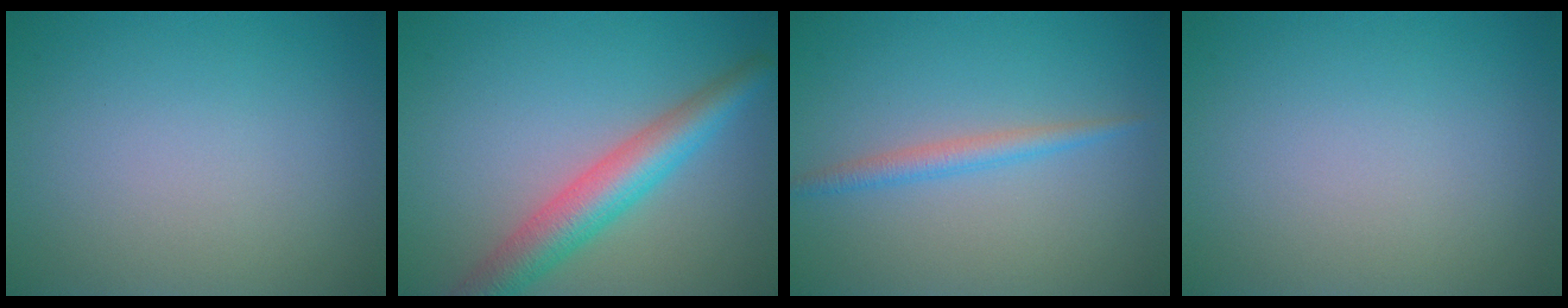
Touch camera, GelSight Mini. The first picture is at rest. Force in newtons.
{"total": 5.3, "press": 5.3, "slide": 0.2}
{"total": 1.9, "press": 1.9, "slide": 0.0}
{"total": 0.0}